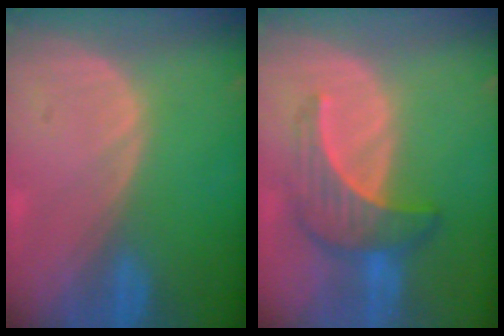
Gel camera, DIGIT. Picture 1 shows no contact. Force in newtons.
{"total": 7.0, "press": 6.6, "slide": 2.2}